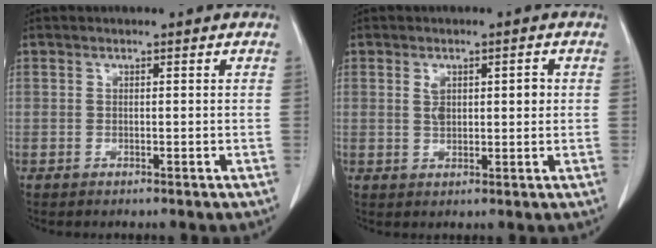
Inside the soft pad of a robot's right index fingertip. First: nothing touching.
{"total": 3.7, "force": [0.9, 1.9, 3.1], "torque": [-0.049, 0.009, 0.019]}